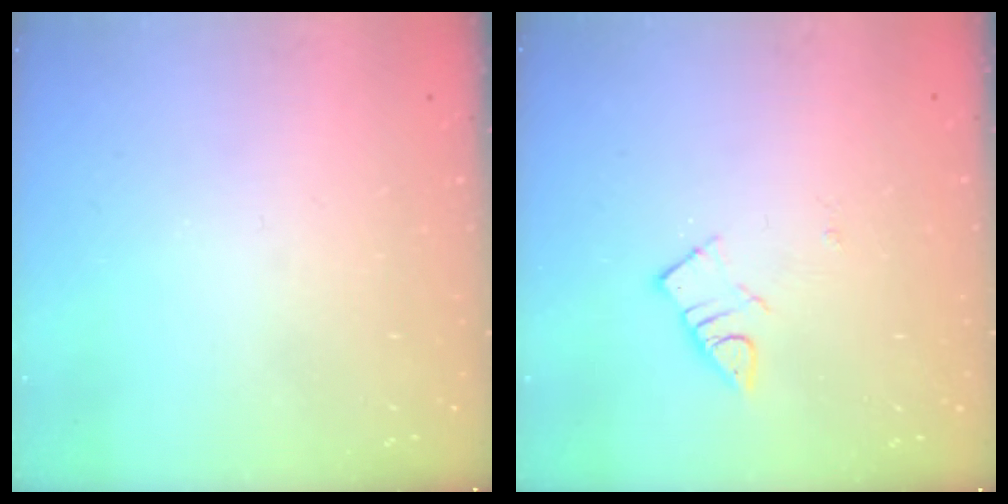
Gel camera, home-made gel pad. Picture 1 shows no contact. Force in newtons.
{"total": 3.3, "press": 3.3, "slide": 0.1}